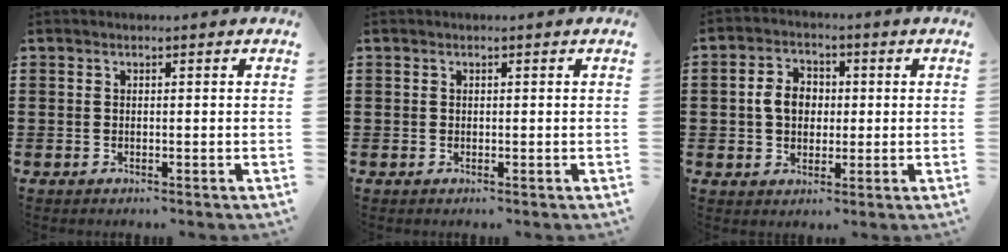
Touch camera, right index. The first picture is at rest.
{"total": 0.0}
{"total": 5.5, "force": [0.1, 4.2, 3.5], "torque": [-0.084, 0.014, -0.005]}